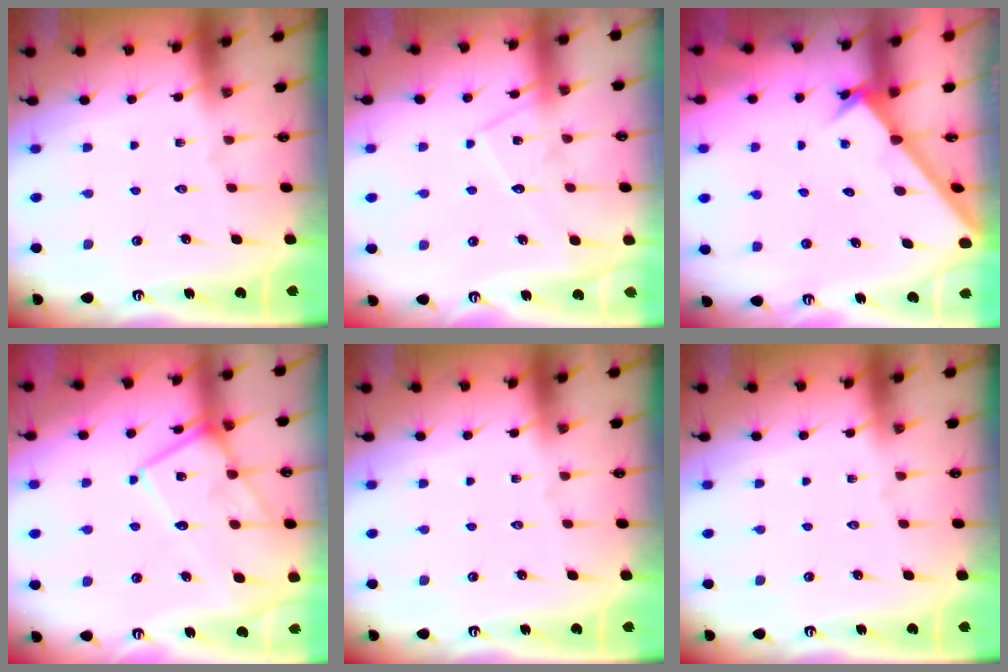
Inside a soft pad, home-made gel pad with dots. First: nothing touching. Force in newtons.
{"total": 9.5, "press": 9.5, "slide": 0.6}
{"total": 3.3, "press": 3.3, "slide": 0.4}
{"total": 13.7, "press": 13.7, "slide": 1.2}
{"total": 0.0}
{"total": 0.0}